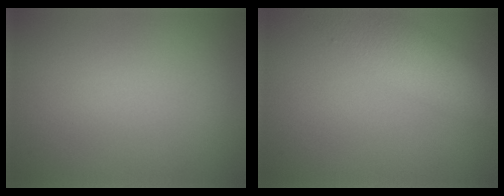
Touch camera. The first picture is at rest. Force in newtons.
{"total": 7.4, "press": 7.4, "slide": 0.3}